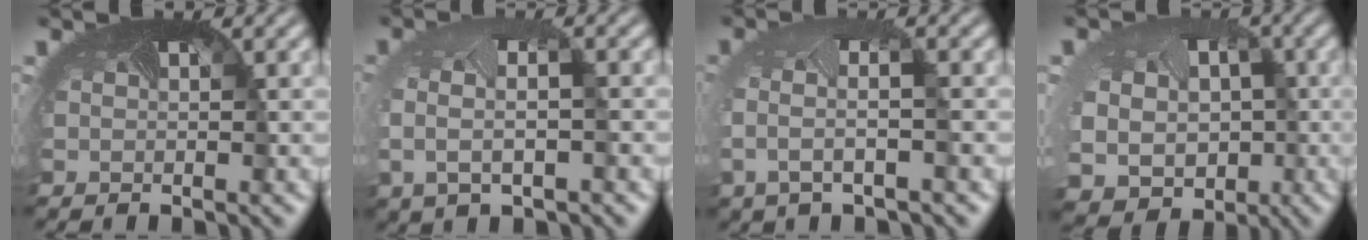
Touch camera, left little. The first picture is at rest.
{"total": 3.7, "force": [-0.4, 1.8, 3.1], "torque": [-0.066, -0.004, 0.001]}
{"total": 2.5, "force": [-0.6, 0.5, 2.4], "torque": [-0.060, -0.006, -0.012]}
{"total": 12.0, "force": [-1.3, 10.4, 5.8], "torque": [-0.122, -0.037, -0.029]}